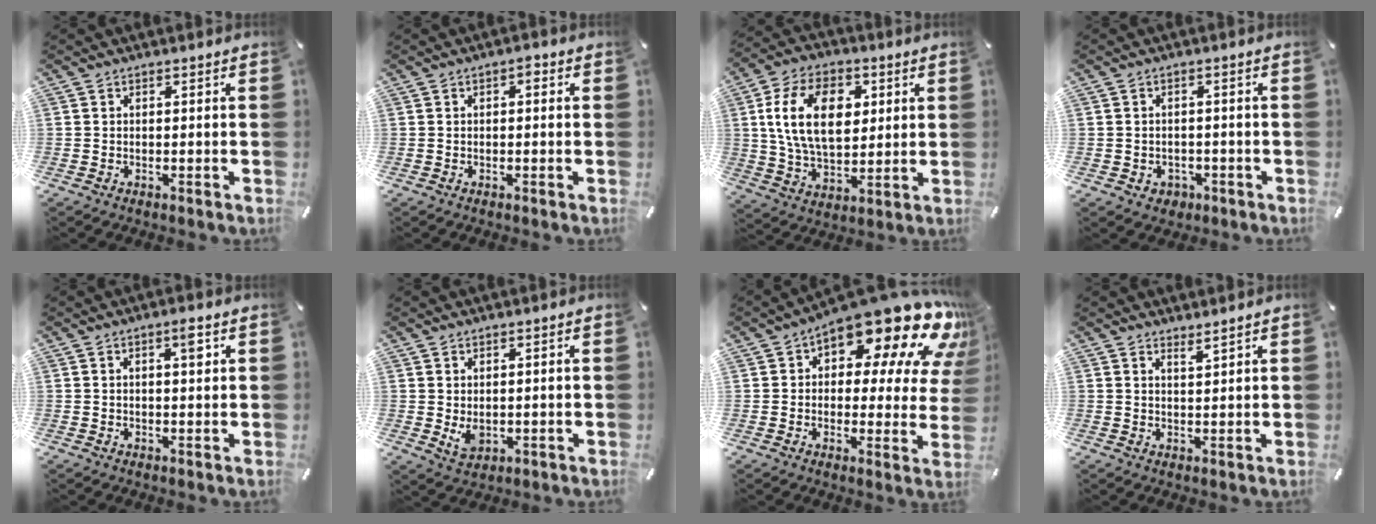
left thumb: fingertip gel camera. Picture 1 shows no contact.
{"total": 1.6, "force": [0.0, 0.8, 1.4], "torque": [-0.028, 0.008, -0.002]}
{"total": 16.1, "force": [4.0, 10.5, 11.6], "torque": [-0.229, 0.008, 0.065]}
{"total": 2.8, "force": [-0.8, 2.6, 0.8], "torque": [-0.008, 0.001, -0.018]}
{"total": 3.4, "force": [1.3, 1.1, 3.0], "torque": [-0.046, 0.000, 0.015]}
{"total": 3.6, "force": [0.5, 2.7, 2.3], "torque": [-0.047, -0.005, 0.009]}
{"total": 21.0, "force": [14.2, 8.0, 13.4], "torque": [-0.194, -0.107, 0.236]}
{"total": 2.4, "force": [2.3, -0.3, 0.5], "torque": [-0.013, -0.011, 0.043]}